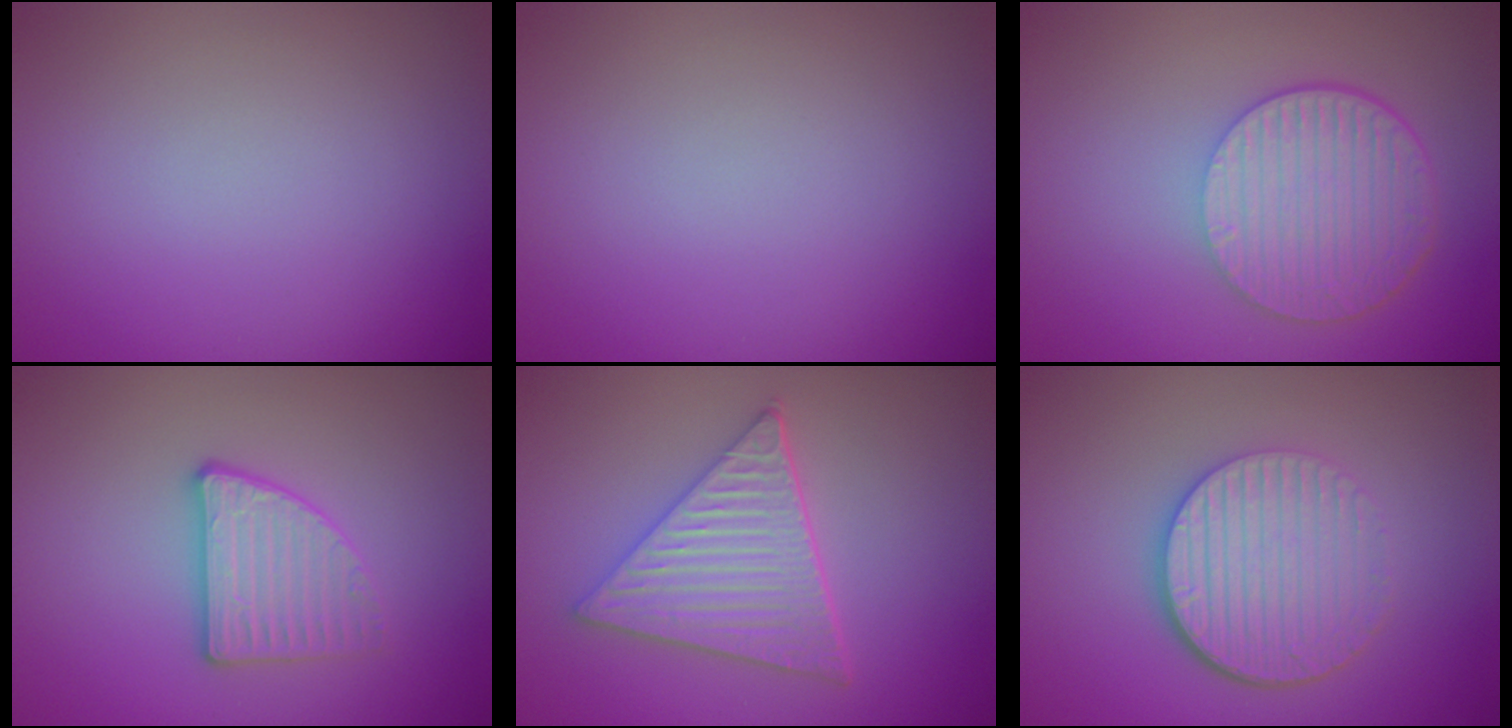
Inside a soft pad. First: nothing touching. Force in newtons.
{"total": 0.0}
{"total": 6.5, "press": 4.5, "slide": 4.7}
{"total": 2.9, "press": 2.8, "slide": 0.7}
{"total": 5.9, "press": 4.4, "slide": 3.8}
{"total": 5.3, "press": 3.8, "slide": 3.6}